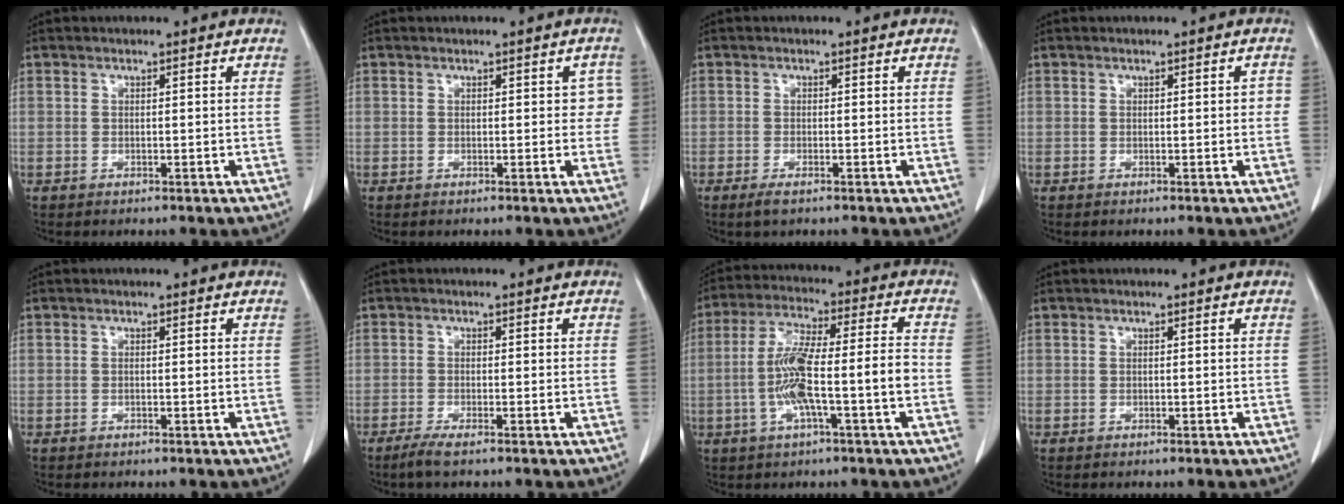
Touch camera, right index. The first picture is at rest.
{"total": 2.7, "force": [0.4, 1.7, 2.0], "torque": [-0.005, 0.015, 0.000]}
{"total": 1.7, "force": [-1.1, 0.4, 1.2], "torque": [-0.025, -0.004, -0.019]}
{"total": 1.3, "force": [0.1, 0.7, 1.1], "torque": [-0.008, 0.006, 0.001]}
{"total": 0.0}
{"total": 2.2, "force": [-1.6, 0.0, 1.5], "torque": [-0.034, -0.005, -0.034]}
{"total": 11.1, "force": [-2.6, 0.8, 10.8], "torque": [-0.214, 0.016, -0.047]}
{"total": 0.0}